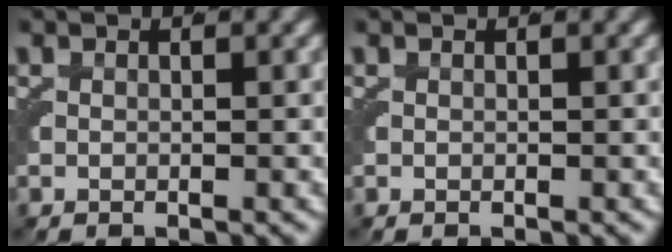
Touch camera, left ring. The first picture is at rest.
{"total": 0.0}